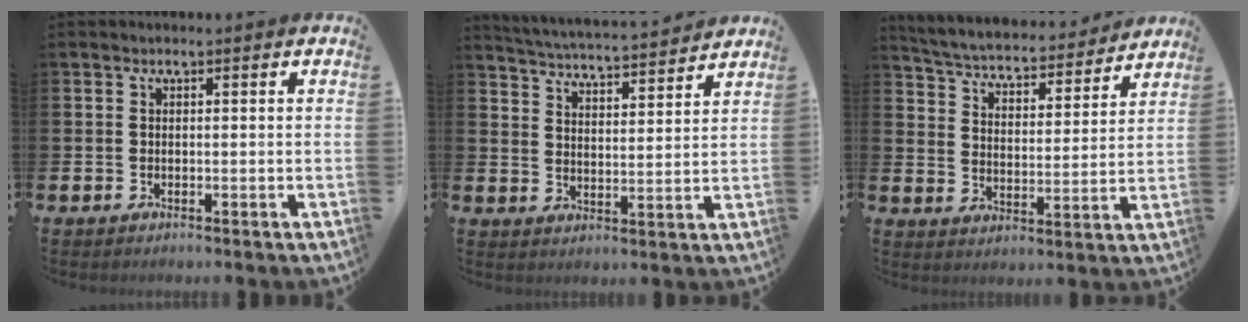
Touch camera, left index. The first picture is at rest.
{"total": 4.9, "force": [4.9, 0.1, 0.5], "torque": [-0.034, -0.040, 0.084]}
{"total": 4.8, "force": [4.6, 0.8, 0.8], "torque": [-0.043, -0.043, 0.073]}